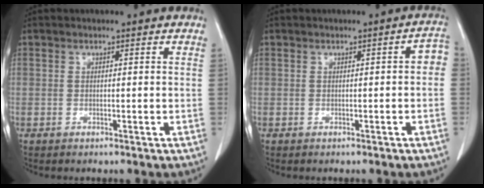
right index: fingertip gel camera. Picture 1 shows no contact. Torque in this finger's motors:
{"motor_torque": [0.22, -0.15, 0.01, 0.01]}